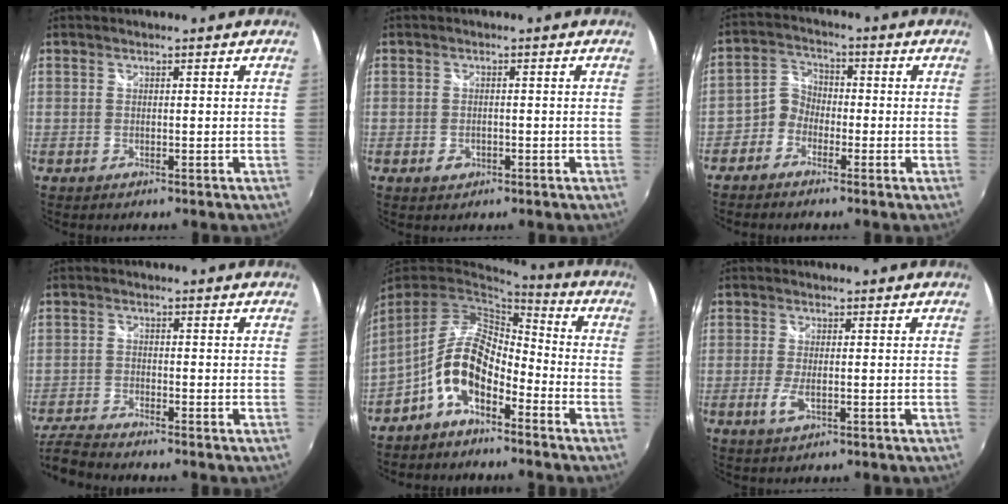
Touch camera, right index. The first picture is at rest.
{"total": 2.1, "force": [-0.9, 1.6, 1.0], "torque": [-0.017, -0.001, -0.013]}
{"total": 4.7, "force": [-2.7, 3.7, 0.9], "torque": [-0.018, 0.019, -0.064]}
{"total": 6.8, "force": [-6.4, 0.5, 2.4], "torque": [-0.067, -0.023, -0.126]}
{"total": 10.1, "force": [-5.4, 5.0, 6.9], "torque": [-0.139, 0.011, -0.103]}
{"total": 3.4, "force": [-1.1, 1.1, 3.1], "torque": [-0.067, -0.007, -0.019]}